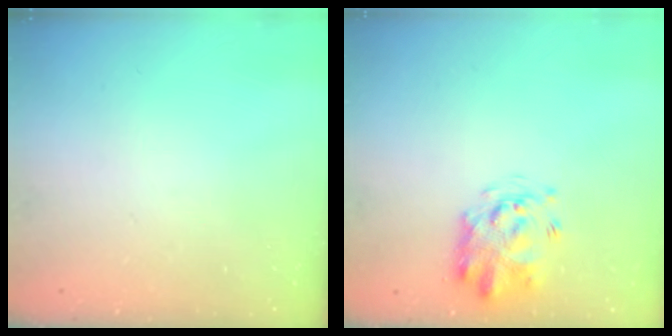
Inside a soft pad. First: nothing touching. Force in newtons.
{"total": 3.2, "press": 3.1, "slide": 0.8}